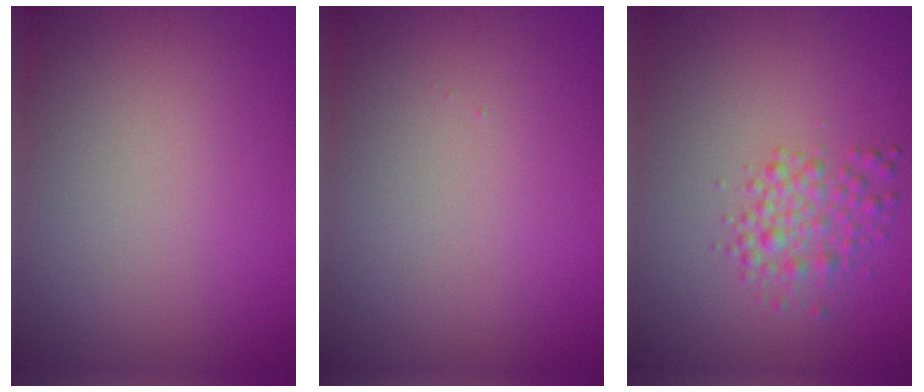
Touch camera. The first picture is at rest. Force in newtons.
{"total": 0.0}
{"total": 2.8, "press": 2.8, "slide": 0.0}